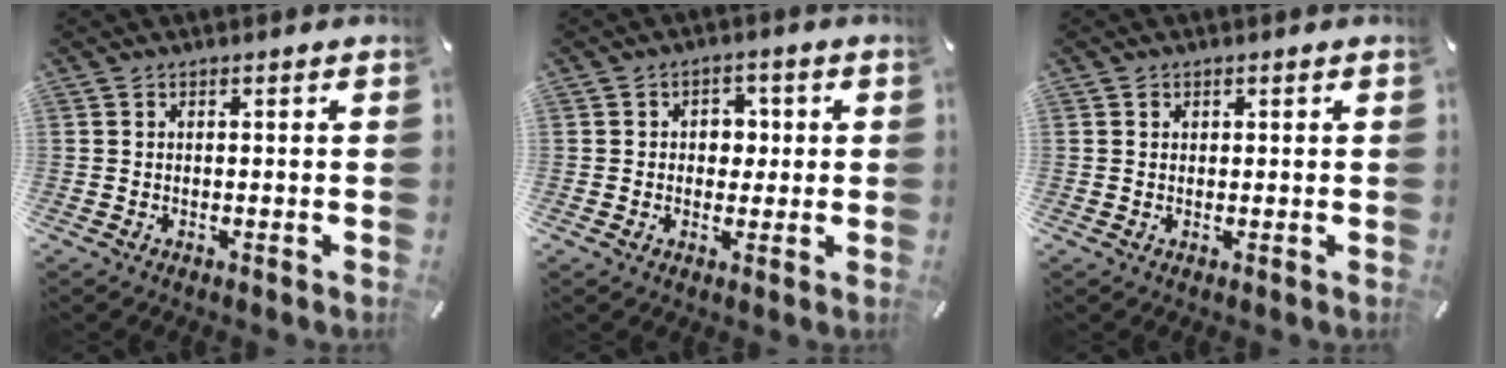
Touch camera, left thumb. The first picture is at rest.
{"total": 4.5, "force": [0.0, 3.8, 2.5], "torque": [-0.030, 0.001, -0.009]}
{"total": 0.8, "force": [0.3, 0.7, 0.1], "torque": [0.006, 0.000, 0.003]}